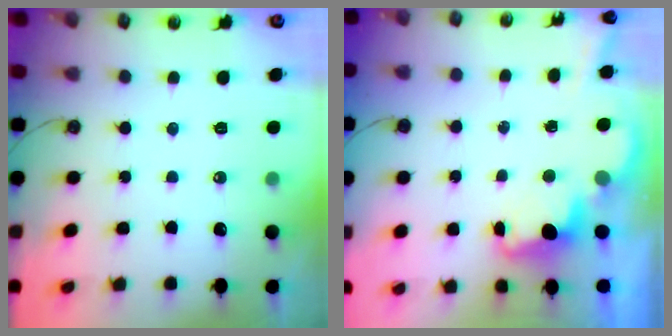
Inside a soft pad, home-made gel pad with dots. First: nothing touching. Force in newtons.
{"total": 3.5, "press": 3.4, "slide": 0.7}